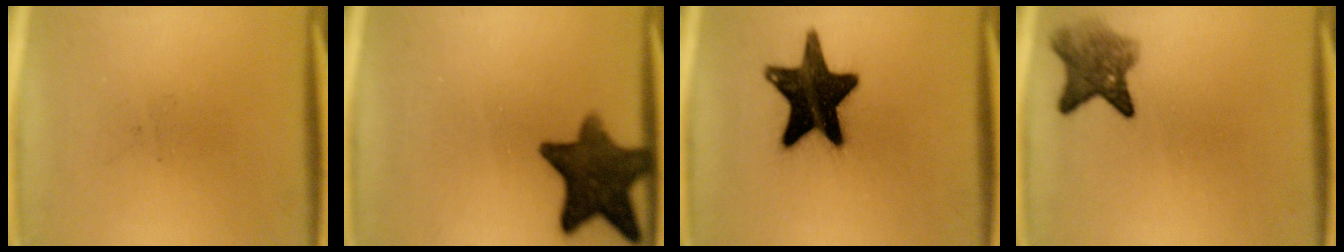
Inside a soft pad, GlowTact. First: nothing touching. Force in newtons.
{"total": 12.1}
{"total": 18.1}
{"total": 5.5}